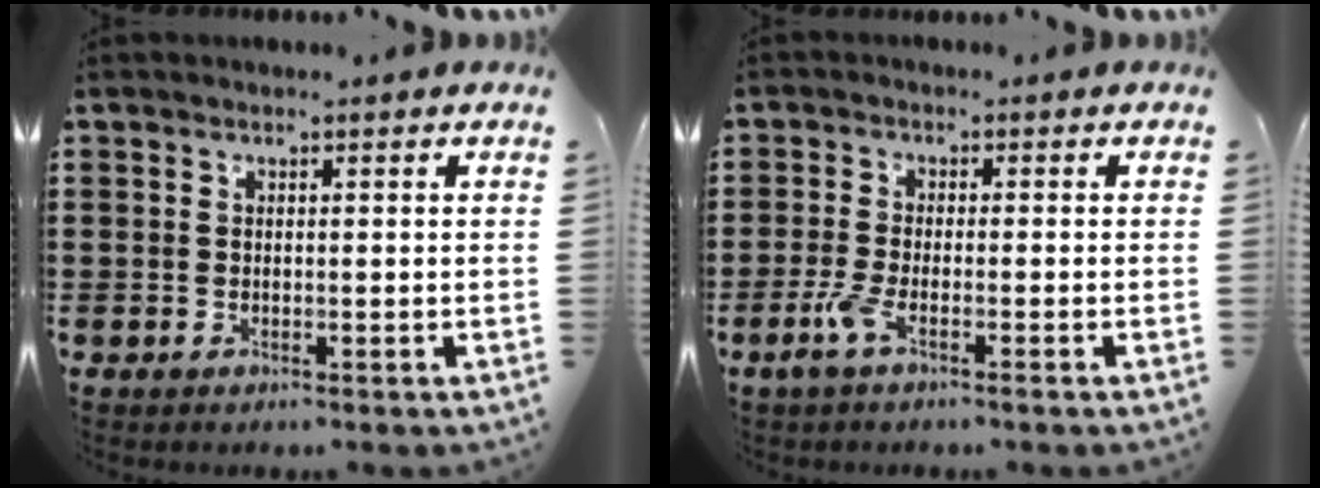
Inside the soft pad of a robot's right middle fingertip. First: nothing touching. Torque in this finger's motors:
{"motor_torque": [0.66, -0.56, 0.22, 0.07]}